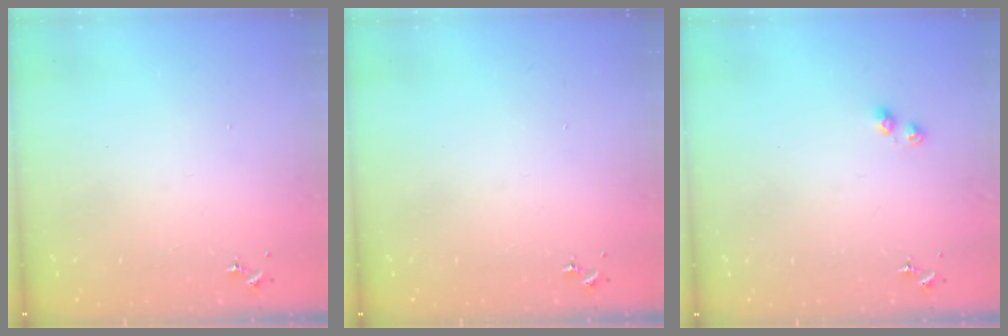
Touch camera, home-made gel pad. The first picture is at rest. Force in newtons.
{"total": 0.0}
{"total": 3.8, "press": 3.8, "slide": 0.3}